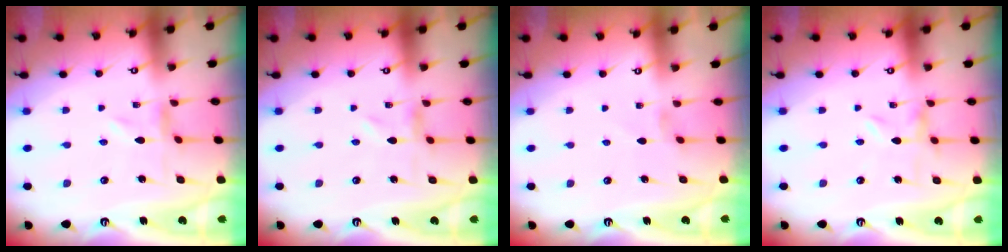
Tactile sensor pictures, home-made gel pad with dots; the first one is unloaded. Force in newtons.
{"total": 0.0}
{"total": 0.5, "press": 0.5, "slide": 0.2}
{"total": 0.0}